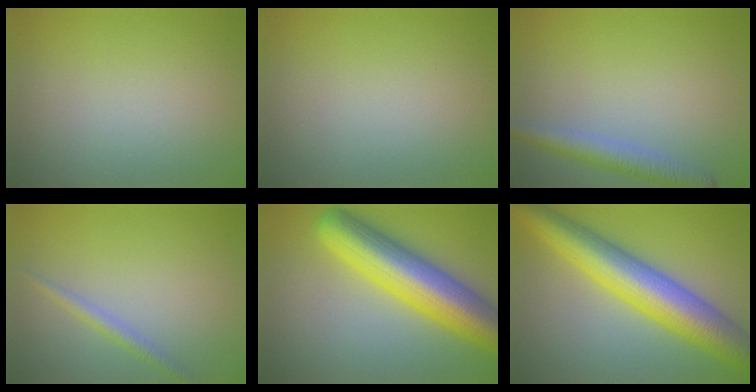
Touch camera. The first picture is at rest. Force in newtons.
{"total": 0.0}
{"total": 3.3, "press": 3.3, "slide": 0.2}
{"total": 1.4, "press": 1.4, "slide": 0.0}
{"total": 10.2, "press": 10.2, "slide": 0.3}
{"total": 10.1, "press": 10.1, "slide": 0.2}